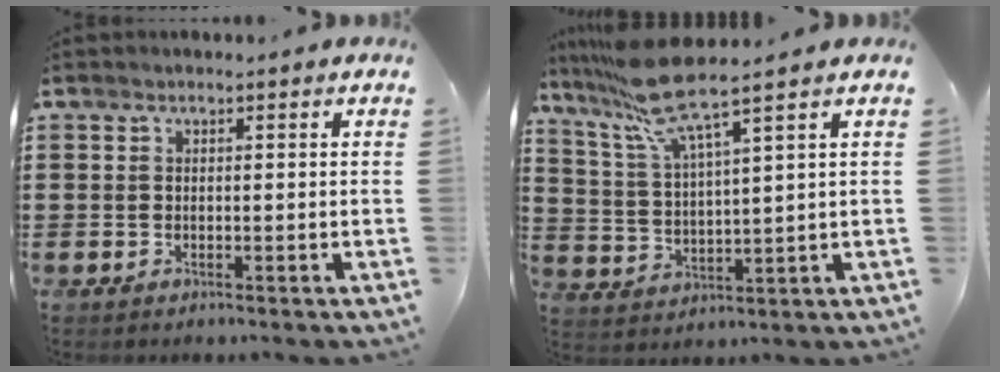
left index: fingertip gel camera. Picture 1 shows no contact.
{"total": 9.2, "force": [7.1, 0.5, 5.8], "torque": [-0.144, -0.027, 0.124]}